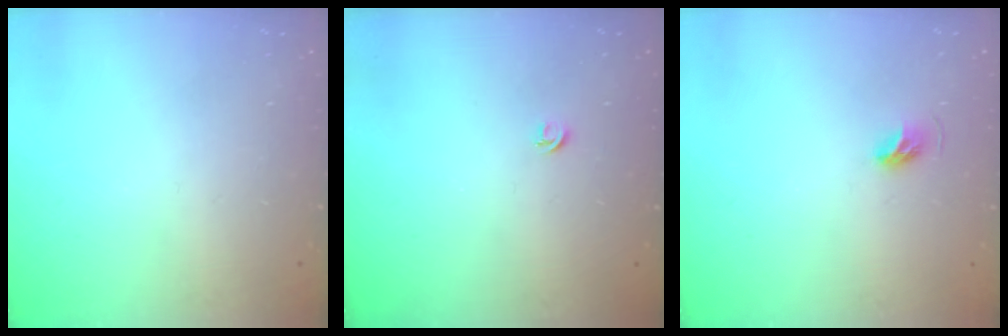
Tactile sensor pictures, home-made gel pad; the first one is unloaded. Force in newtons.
{"total": 3.9, "press": 3.9, "slide": 0.7}
{"total": 4.9, "press": 4.8, "slide": 1.1}